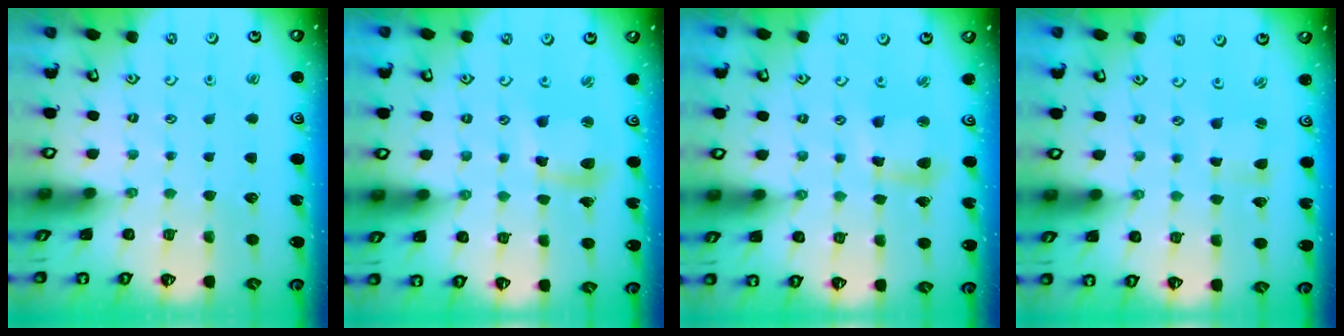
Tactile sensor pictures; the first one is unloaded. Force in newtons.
{"total": 10.3, "press": 10.2, "slide": 1.2}
{"total": 9.2, "press": 9.1, "slide": 1.3}
{"total": 1.4, "press": 1.4, "slide": 0.3}